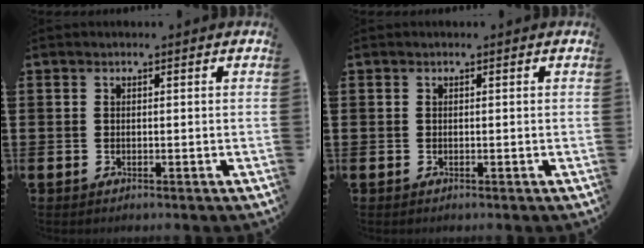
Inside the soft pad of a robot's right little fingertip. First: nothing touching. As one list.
[{"total": 0.0}]